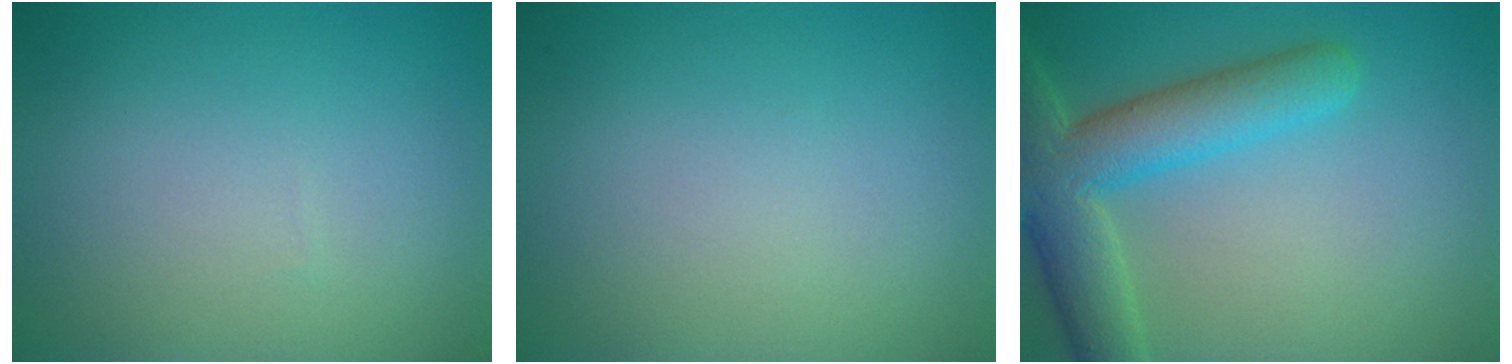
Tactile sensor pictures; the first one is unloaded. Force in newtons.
{"total": 0.0}
{"total": 7.4, "press": 7.3, "slide": 0.5}